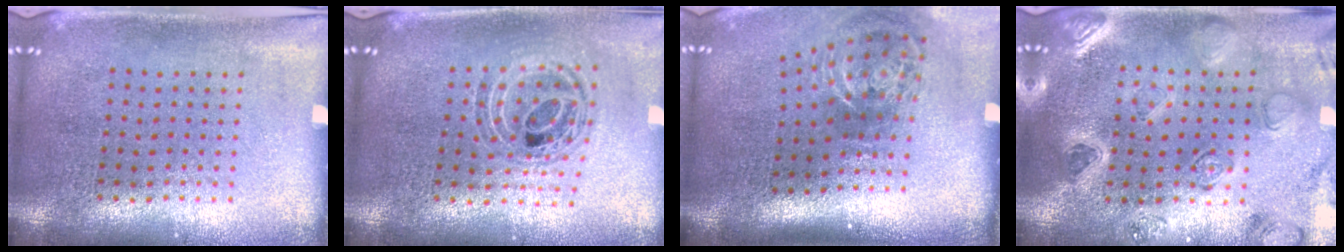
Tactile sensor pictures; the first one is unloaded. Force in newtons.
{"total": 0.8, "press": 0.8, "slide": 0.2}
{"total": 2.2, "press": 1.3, "slide": 1.8}
{"total": 1.8, "press": 1.7, "slide": 0.2}